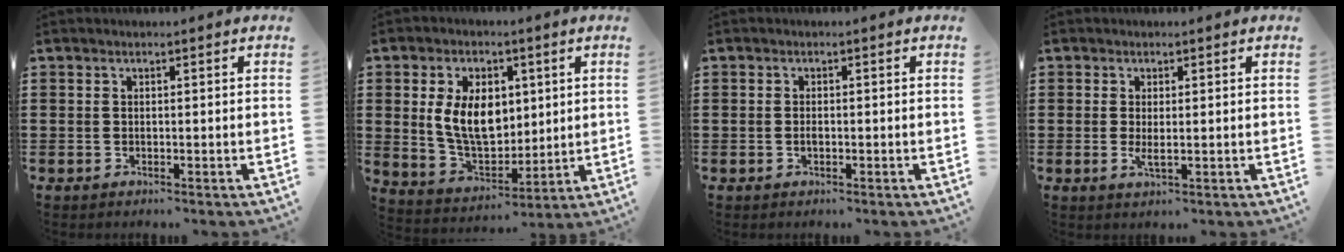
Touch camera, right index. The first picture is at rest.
{"total": 9.6, "force": [1.7, 6.2, 7.1], "torque": [-0.153, 0.006, 0.025]}
{"total": 1.0, "force": [-0.2, 0.4, 0.8], "torque": [-0.018, -0.003, -0.003]}
{"total": 1.9, "force": [0.1, 0.6, 1.8], "torque": [-0.033, -0.001, 0.002]}